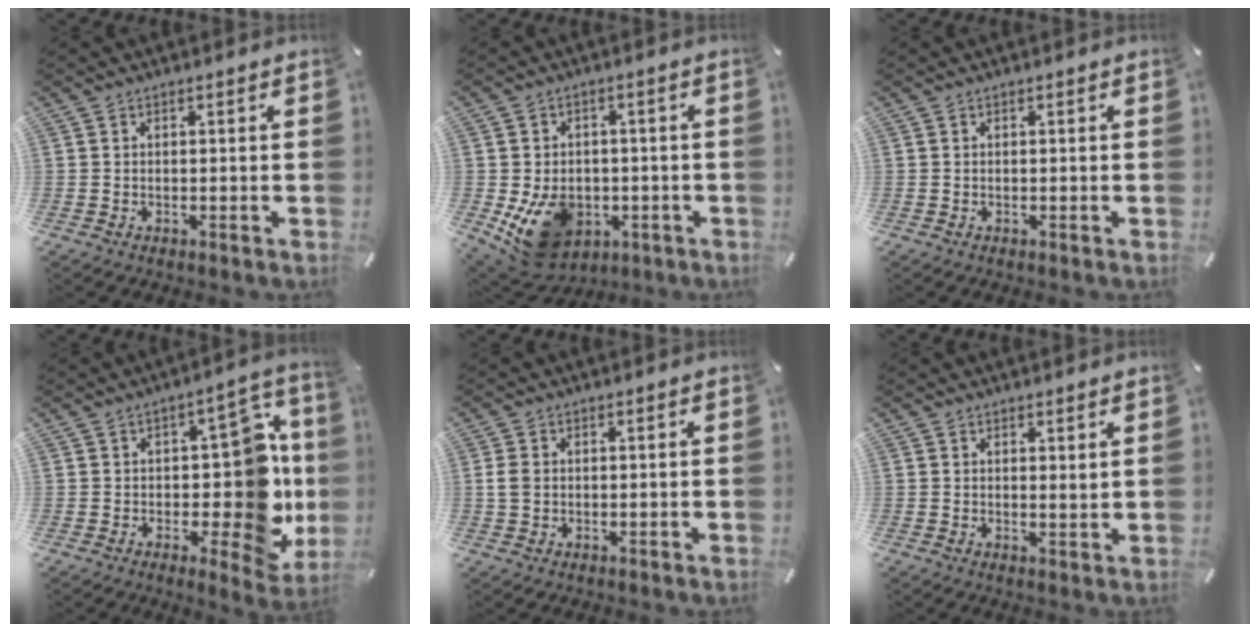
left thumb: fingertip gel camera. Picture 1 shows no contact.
{"total": 13.6, "force": [-4.0, 10.4, 7.8], "torque": [-0.147, 0.016, -0.063]}
{"total": 0.0}
{"total": 21.1, "force": [-1.2, 11.3, 17.8], "torque": [-0.202, -0.002, -0.011]}
{"total": 2.7, "force": [0.2, 2.1, 1.8], "torque": [-0.042, 0.003, 0.002]}
{"total": 1.5, "force": [1.4, 0.4, 0.2], "torque": [0.003, -0.007, 0.025]}